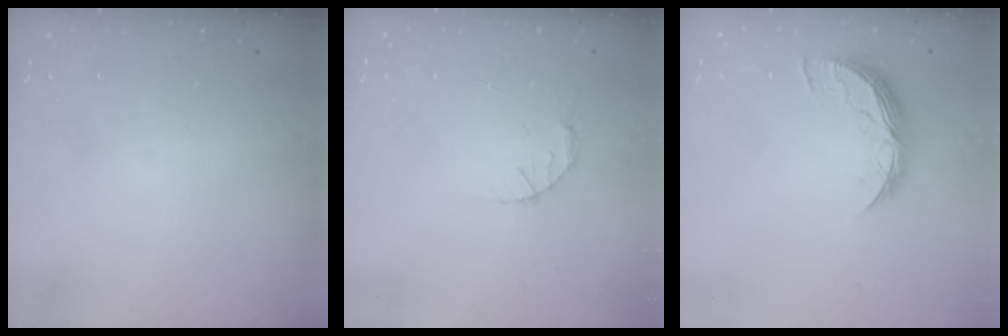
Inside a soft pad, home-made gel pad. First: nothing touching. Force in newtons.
{"total": 2.8, "press": 2.8, "slide": 0.4}
{"total": 8.7, "press": 8.7, "slide": 0.4}